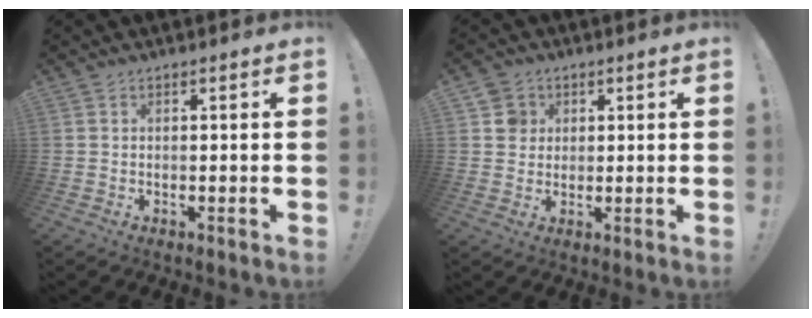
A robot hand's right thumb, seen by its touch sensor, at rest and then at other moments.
{"total": 5.2, "force": [1.9, 4.8, 0.8], "torque": [-0.007, -0.002, 0.036]}